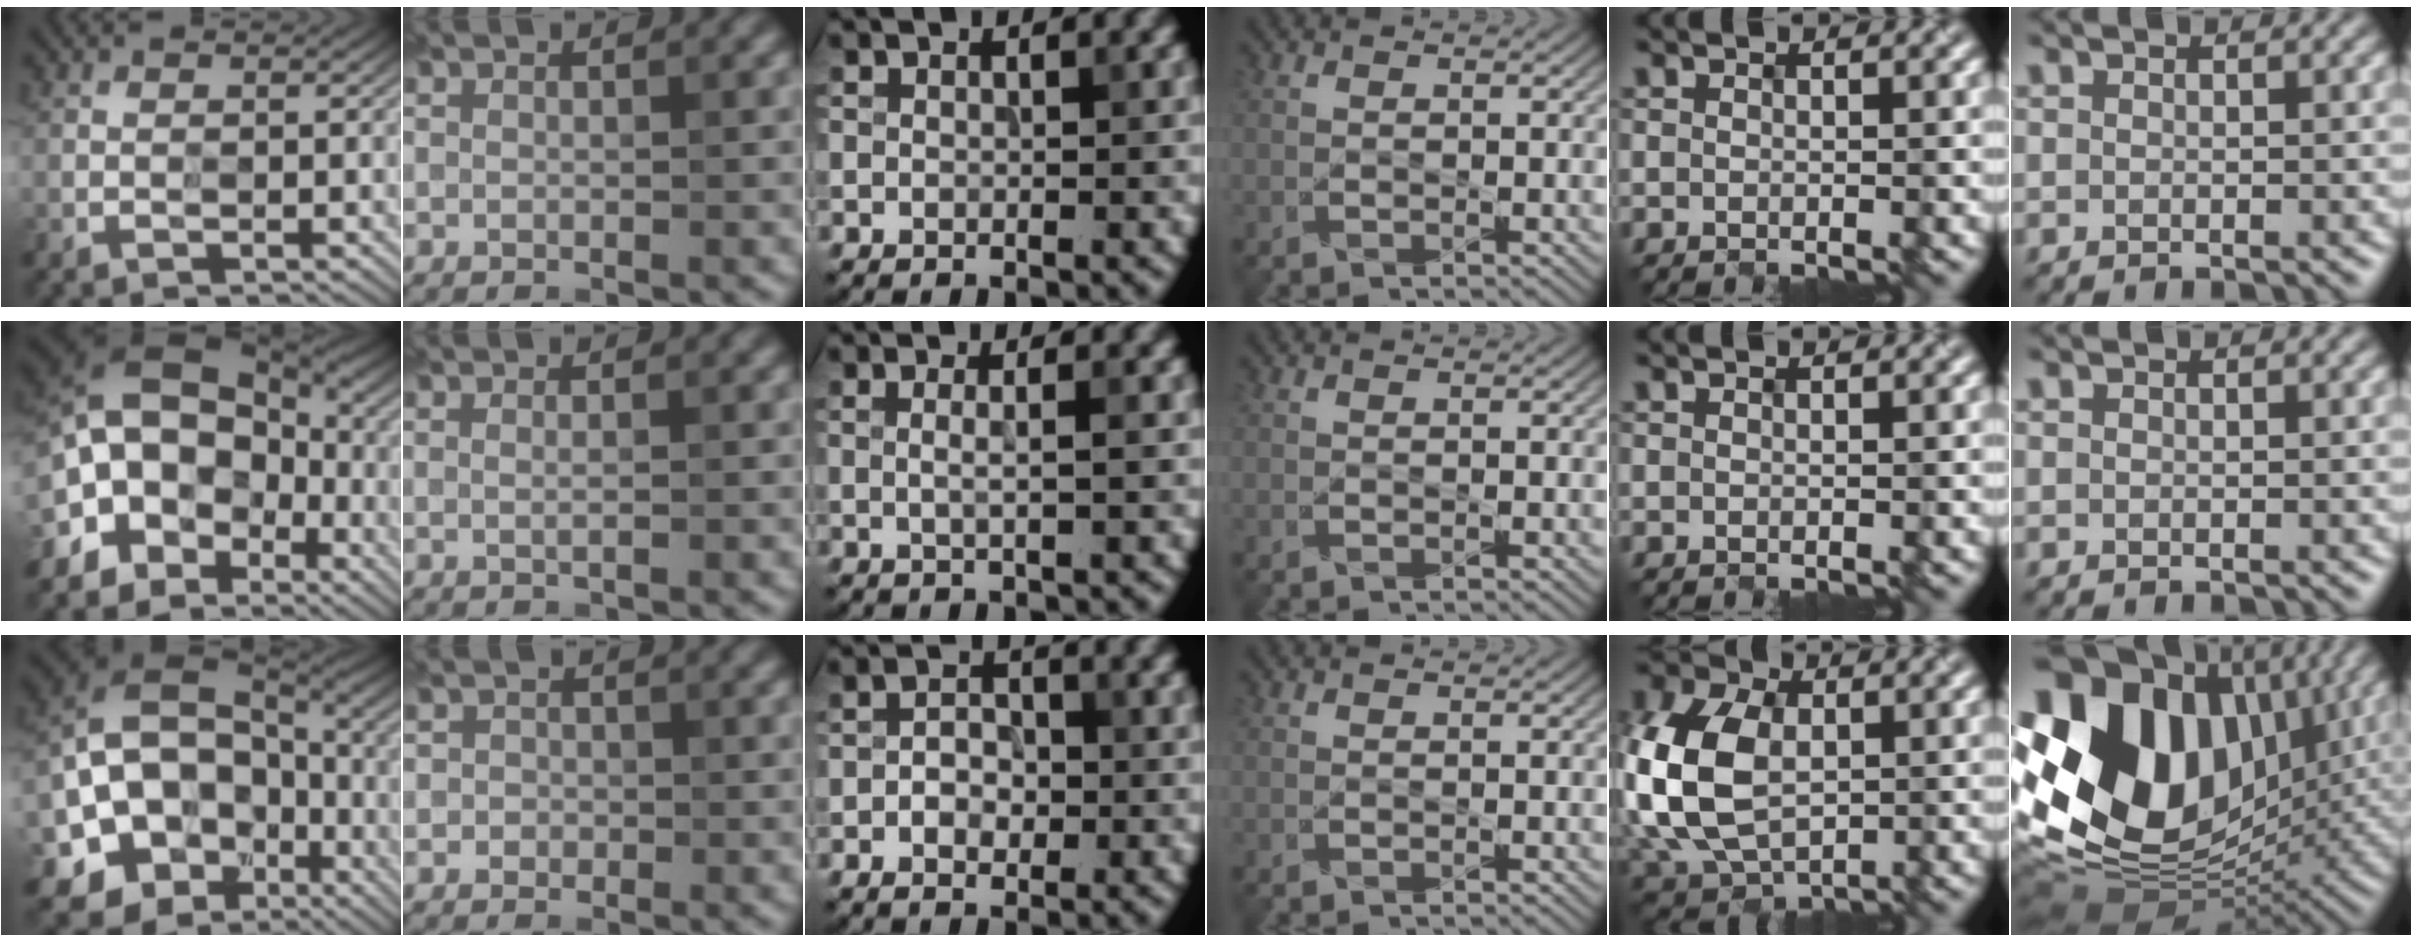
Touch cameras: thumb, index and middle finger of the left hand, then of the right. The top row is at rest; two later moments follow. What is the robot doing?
{"motion": "wipe", "object": "mirror"}